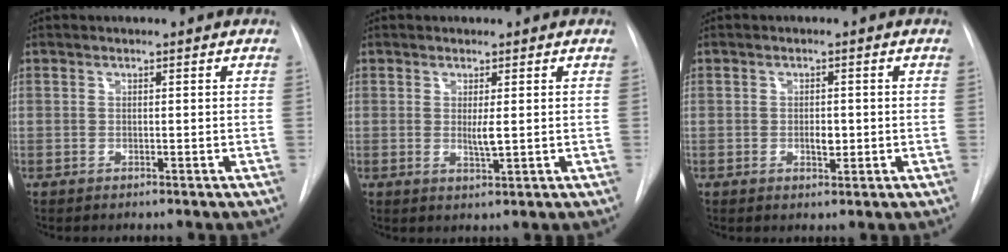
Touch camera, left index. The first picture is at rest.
{"total": 2.0, "force": [0.3, 0.2, 2.0], "torque": [-0.039, -0.006, 0.008]}
{"total": 2.1, "force": [-0.3, 1.1, 1.7], "torque": [-0.029, 0.000, -0.001]}